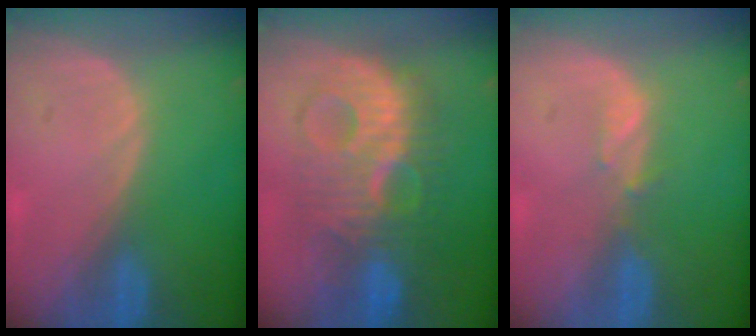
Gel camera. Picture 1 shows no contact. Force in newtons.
{"total": 10.2, "press": 10.2, "slide": 0.4}
{"total": 1.5, "press": 1.4, "slide": 0.2}